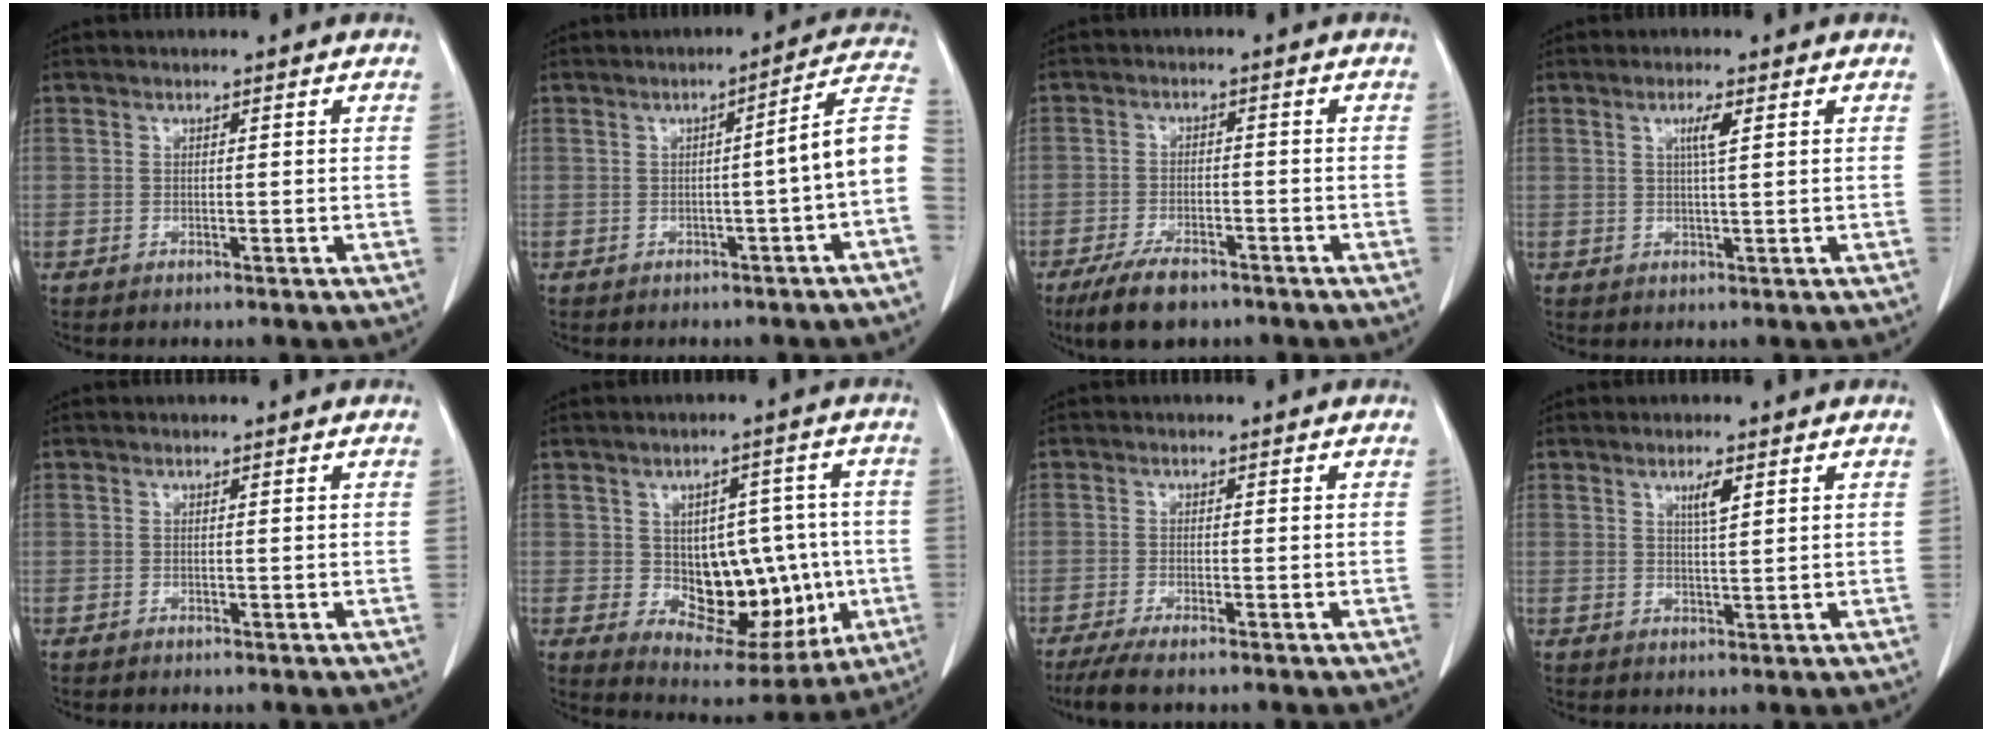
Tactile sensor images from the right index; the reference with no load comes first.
{"total": 7.5, "force": [-1.6, -0.5, 7.3], "torque": [-0.080, 0.019, -0.027]}
{"total": 7.1, "force": [-5.2, 2.7, 3.9], "torque": [-0.074, -0.007, -0.089]}
{"total": 2.5, "force": [1.0, 0.0, 2.4], "torque": [-0.044, 0.000, 0.016]}
{"total": 0.0}
{"total": 13.7, "force": [-1.3, 8.1, 11.0], "torque": [-0.141, 0.021, 0.008]}
{"total": 4.4, "force": [-3.4, 0.3, 2.8], "torque": [-0.048, -0.011, -0.058]}
{"total": 2.7, "force": [1.4, 0.3, 2.3], "torque": [-0.041, -0.002, 0.024]}